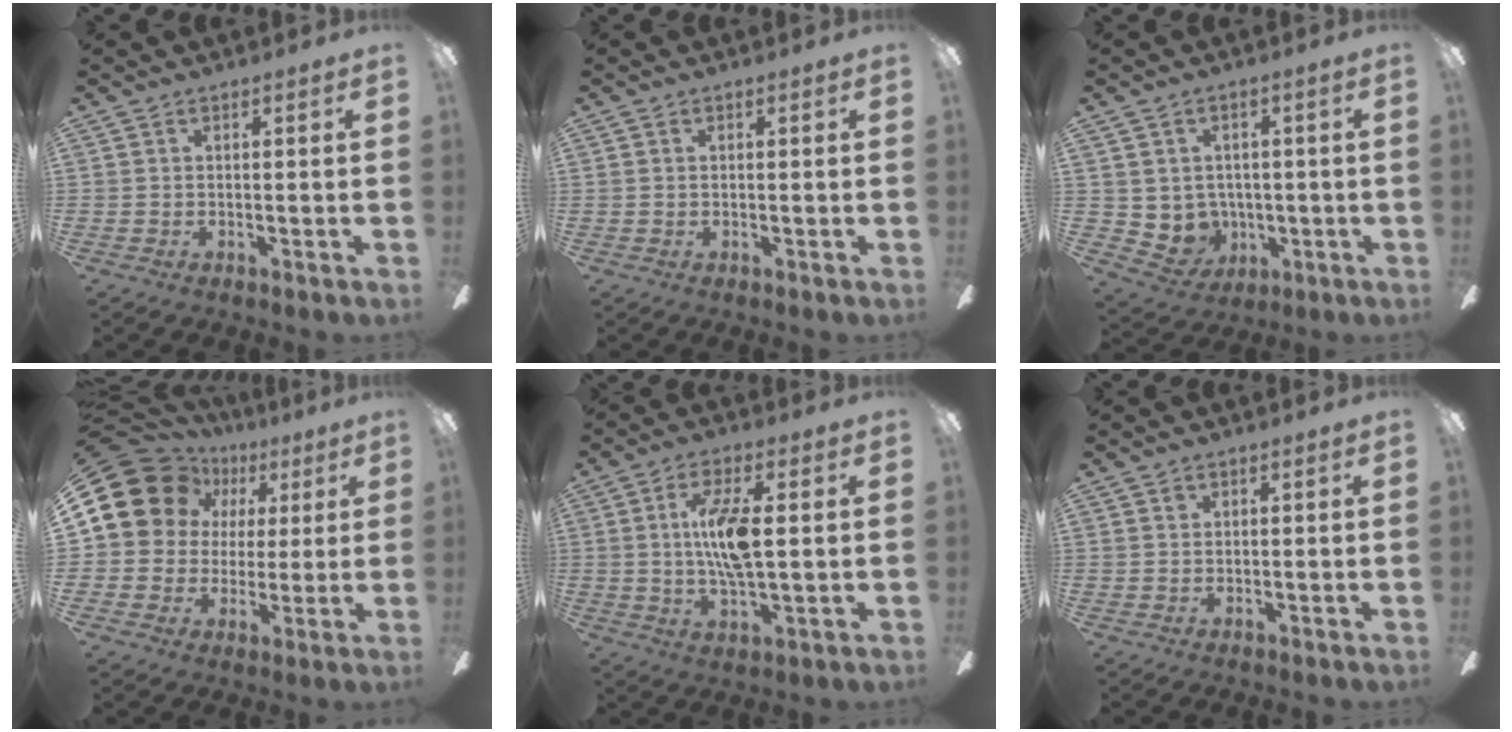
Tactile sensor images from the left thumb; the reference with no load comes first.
{"total": 0.0}
{"total": 5.2, "force": [1.3, 5.1, 0.4], "torque": [-0.035, -0.015, 0.029]}
{"total": 16.2, "force": [5.3, 14.0, 6.3], "torque": [-0.115, -0.018, 0.102]}
{"total": 11.3, "force": [1.6, 4.0, 10.4], "torque": [-0.210, 0.003, 0.022]}
{"total": 0.6, "force": [0.4, 0.5, 0.0], "torque": [-0.001, 0.004, 0.006]}